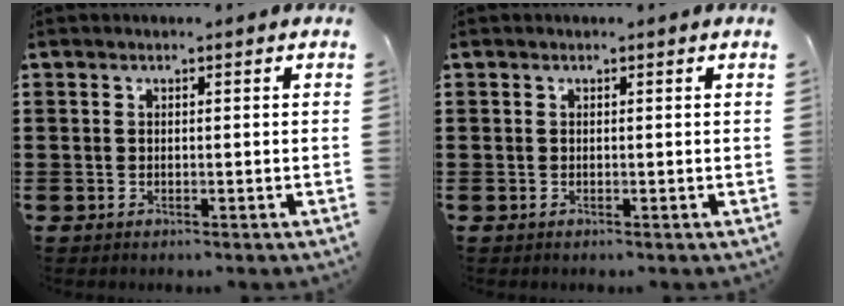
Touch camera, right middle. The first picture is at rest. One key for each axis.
{"total": 0.0}